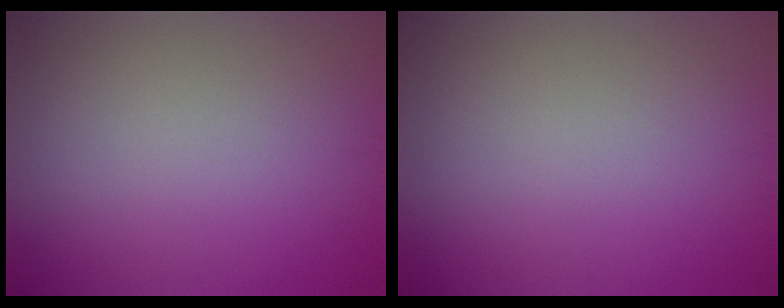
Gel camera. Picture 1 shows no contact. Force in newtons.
{"total": 0.0}